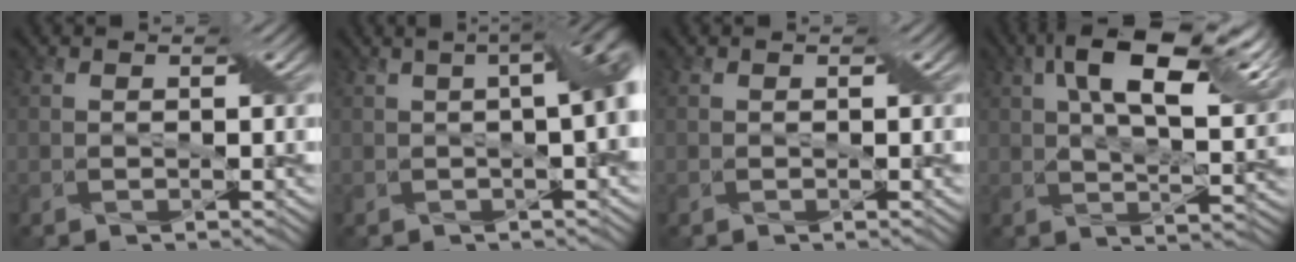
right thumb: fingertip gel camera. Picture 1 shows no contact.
{"total": 9.2, "force": [0.4, 3.7, 8.4], "torque": [-0.065, 0.028, -0.014]}
{"total": 0.0}
{"total": 14.9, "force": [6.4, 6.2, 12.0], "torque": [-0.211, 0.004, 0.098]}